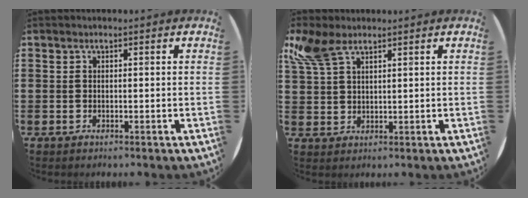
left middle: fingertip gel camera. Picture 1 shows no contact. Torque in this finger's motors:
{"motor_torque": [0.98, -0.75, 0.15, 0.09]}